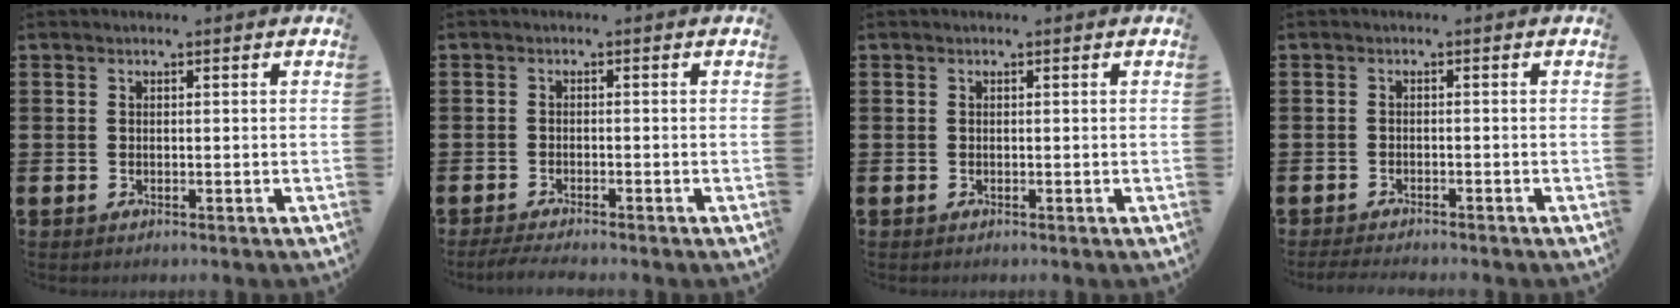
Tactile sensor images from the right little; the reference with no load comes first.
{"total": 1.6, "force": [-1.5, 0.0, 0.6], "torque": [-0.010, 0.002, -0.029]}
{"total": 0.0}
{"total": 1.2, "force": [-1.2, 0.0, 0.3], "torque": [-0.007, 0.002, -0.024]}